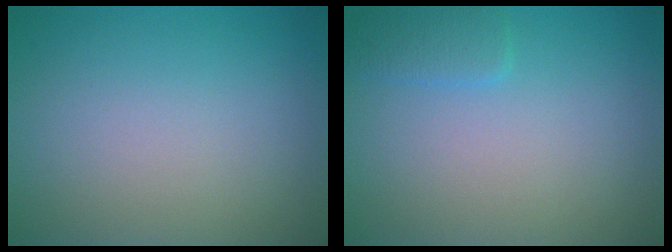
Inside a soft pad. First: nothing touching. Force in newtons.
{"total": 1.5, "press": 1.5, "slide": 0.1}